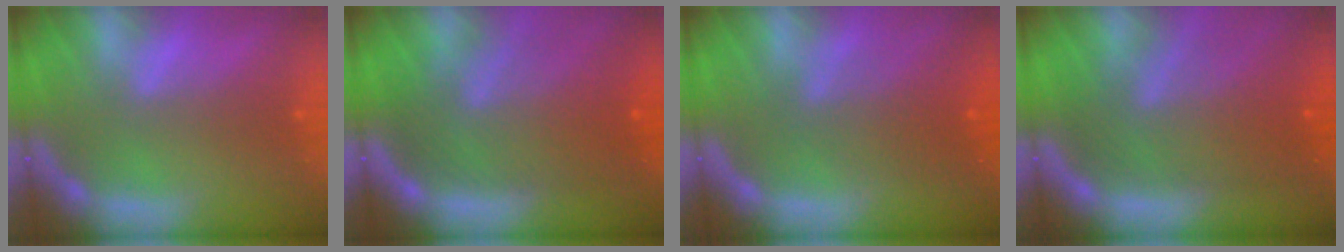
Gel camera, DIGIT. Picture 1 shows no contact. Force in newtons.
{"total": 10.1}
{"total": 5.0}
{"total": 9.5}